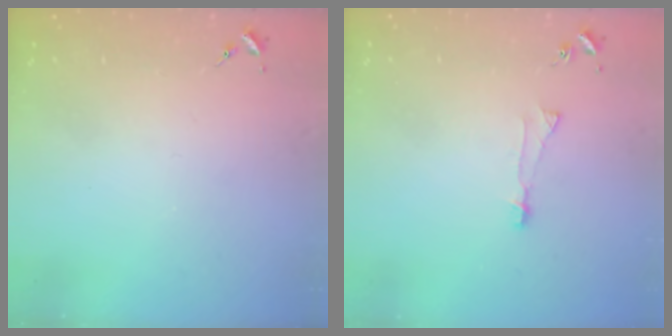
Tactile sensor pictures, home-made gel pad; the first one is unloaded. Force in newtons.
{"total": 4.8, "press": 4.8, "slide": 0.4}